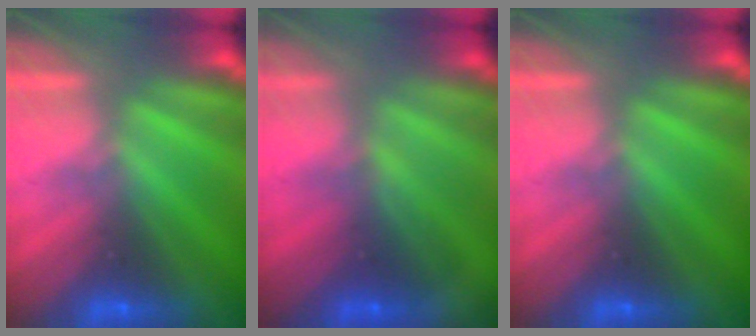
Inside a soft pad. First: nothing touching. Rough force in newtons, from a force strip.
{"total": 1.7}
{"total": 0.0}